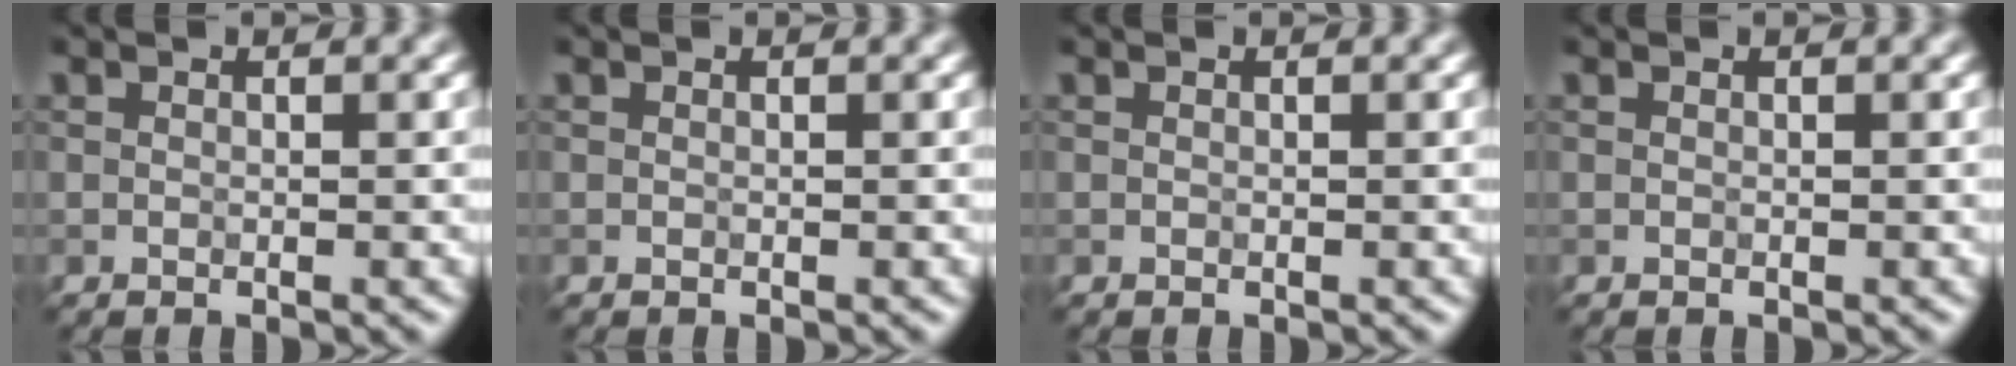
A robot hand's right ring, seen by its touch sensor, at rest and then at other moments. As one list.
[{"total": 0.0}, {"total": 0.0}, {"total": 0.0}]